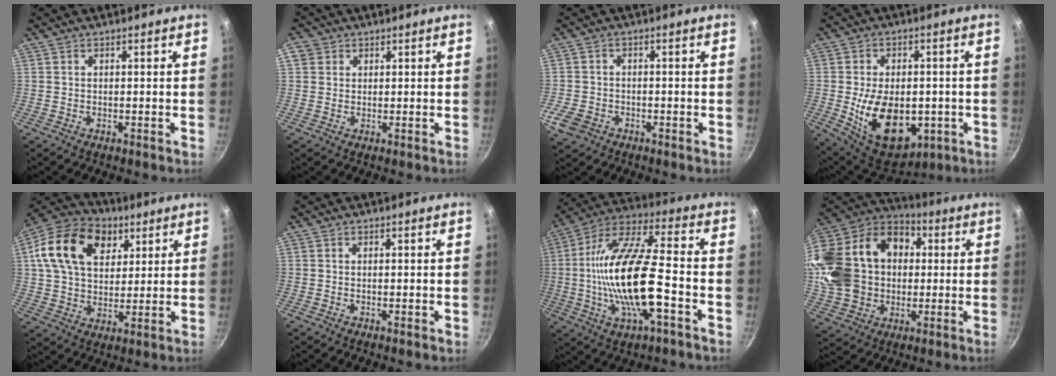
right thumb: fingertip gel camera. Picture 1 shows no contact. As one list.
[{"total": 2.8, "force": [0.9, 2.5, 0.7], "torque": [0.007, 0.005, 0.012]}, {"total": 5.3, "force": [-2.2, 4.0, 2.6], "torque": [-0.055, 0.015, -0.040]}, {"total": 17.7, "force": [-3.2, 11.1, 13.3], "torque": [-0.190, -0.006, -0.031]}, {"total": 19.3, "force": [7.4, 13.3, 11.9], "torque": [-0.189, 0.000, 0.118]}, {"total": 0.6, "force": [-0.1, 0.1, 0.6], "torque": [-0.010, 0.000, -0.002]}, {"total": 20.8, "force": [-3.9, 6.8, 19.2], "torque": [-0.367, 0.027, -0.080]}, {"total": 28.2, "force": [2.3, 21.9, 17.6], "torque": [-0.347, 0.053, 0.050]}]